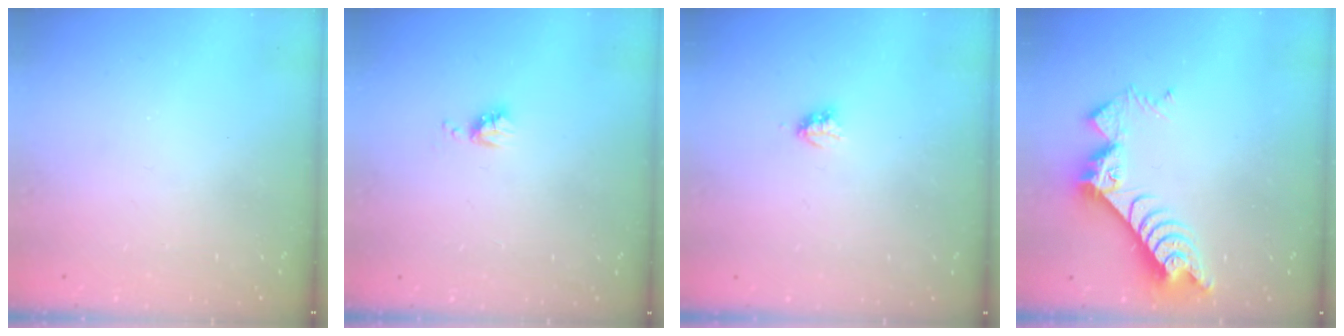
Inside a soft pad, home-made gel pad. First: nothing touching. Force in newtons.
{"total": 4.1, "press": 4.0, "slide": 0.5}
{"total": 2.9, "press": 2.9, "slide": 0.5}
{"total": 9.8, "press": 9.7, "slide": 0.9}